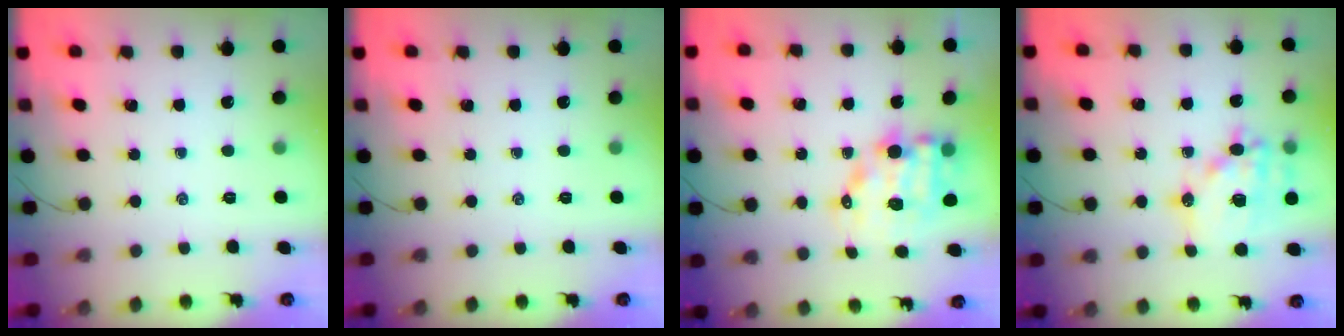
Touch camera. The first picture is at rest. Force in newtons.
{"total": 0.0}
{"total": 11.0, "press": 10.6, "slide": 3.0}
{"total": 17.7, "press": 17.4, "slide": 3.3}